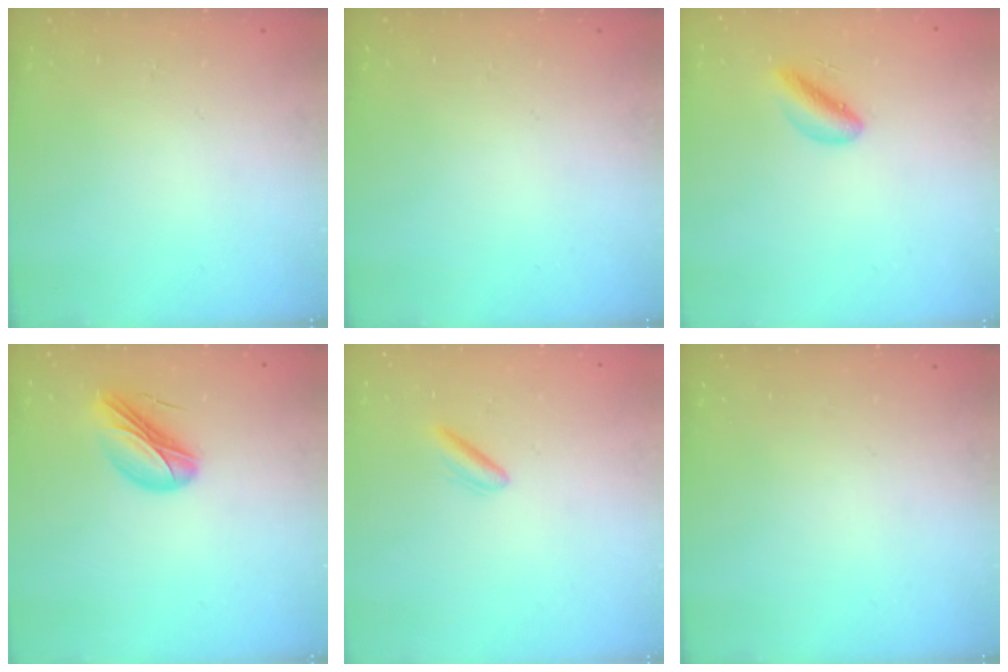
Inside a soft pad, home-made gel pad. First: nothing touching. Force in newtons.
{"total": 0.0}
{"total": 4.4, "press": 4.1, "slide": 1.4}
{"total": 9.2, "press": 8.8, "slide": 2.7}
{"total": 3.4, "press": 3.2, "slide": 1.3}
{"total": 0.0}